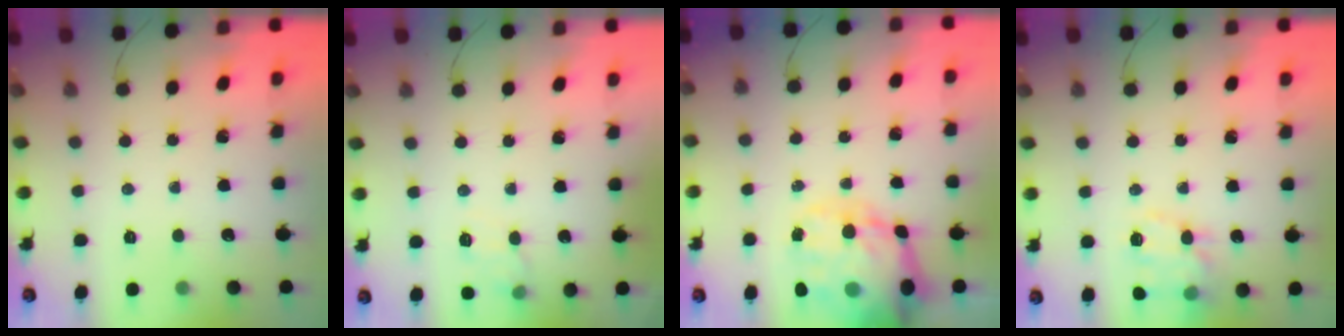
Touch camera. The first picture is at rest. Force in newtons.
{"total": 9.3, "press": 9.2, "slide": 1.6}
{"total": 21.9, "press": 21.1, "slide": 5.9}
{"total": 13.9, "press": 13.8, "slide": 1.4}